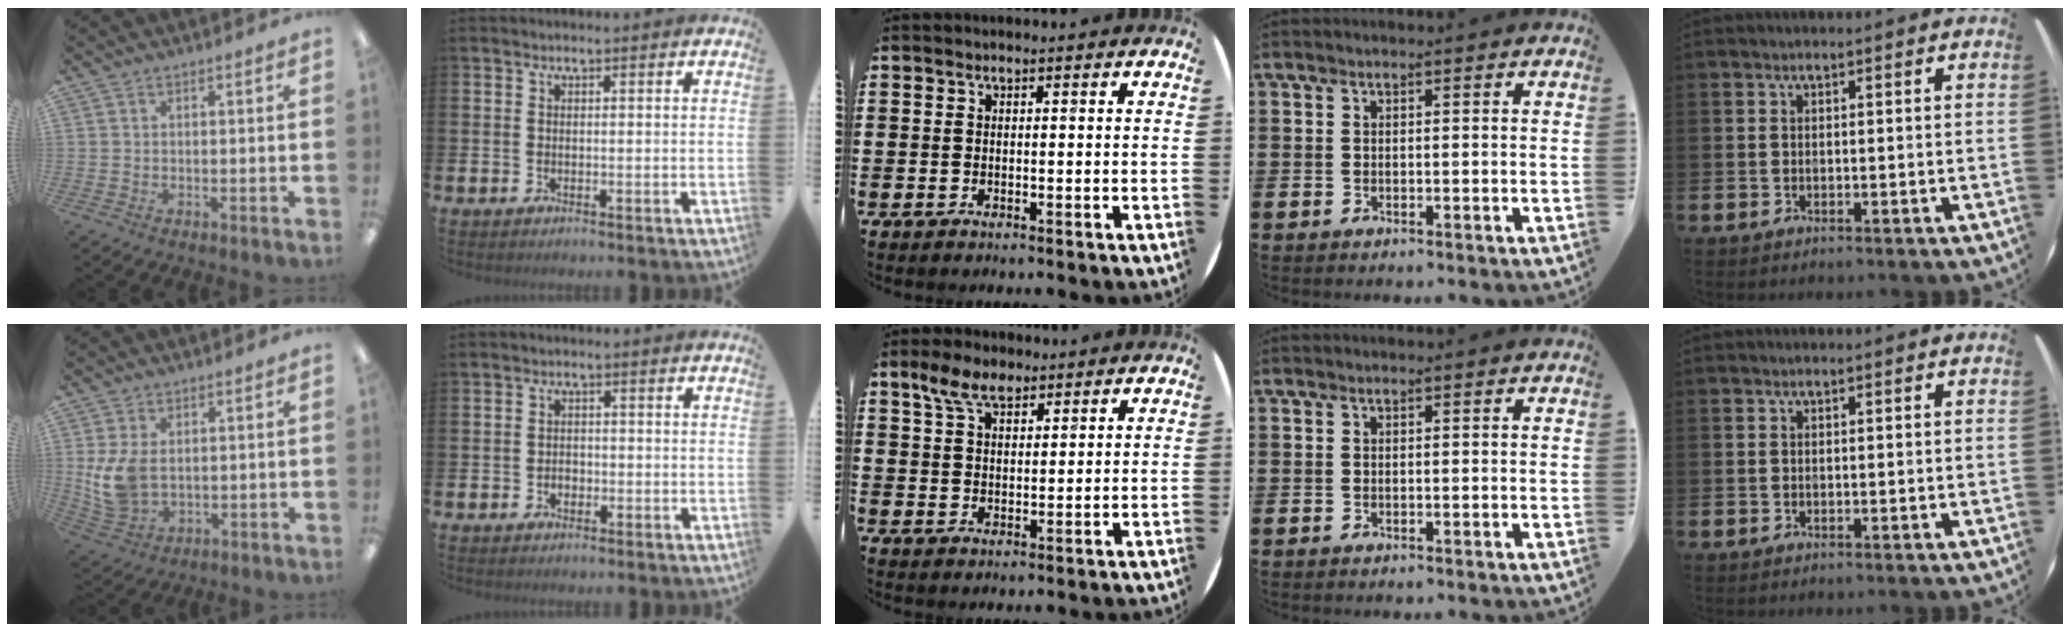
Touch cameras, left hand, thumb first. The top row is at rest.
{"thumb": {"total": 8.5, "force": [1.2, 5.9, 6.0], "torque": [-0.133, -0.002, 0.024]}, "index": {"total": 1.5, "force": [-0.6, 1.2, 0.7], "torque": [-0.013, 0.005, -0.014]}, "middle": {"total": 5.6, "force": [4.0, 2.6, 2.8], "torque": [-0.055, 0.001, 0.073]}}